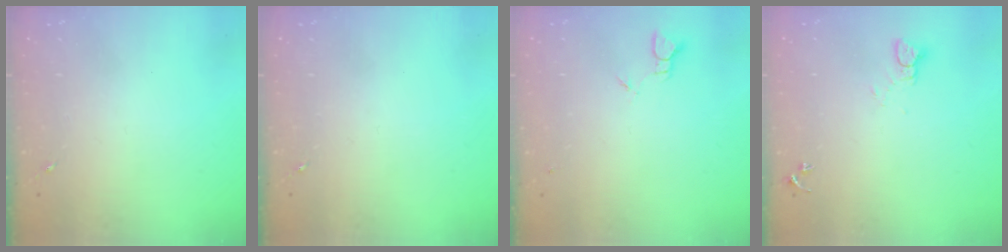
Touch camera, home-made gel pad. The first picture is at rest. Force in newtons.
{"total": 0.0}
{"total": 1.9, "press": 1.9, "slide": 0.1}
{"total": 3.1, "press": 3.1, "slide": 0.2}